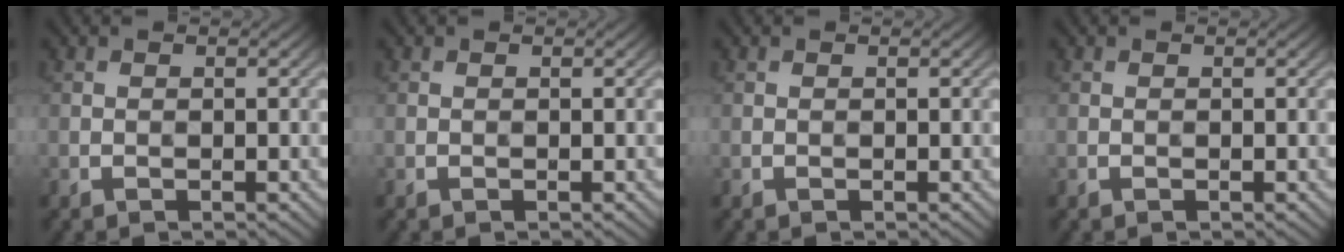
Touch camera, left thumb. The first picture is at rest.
{"total": 0.0}
{"total": 0.0}
{"total": 0.0}